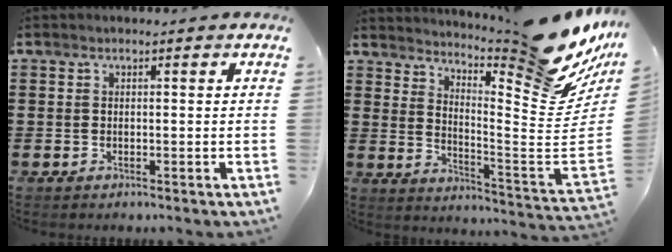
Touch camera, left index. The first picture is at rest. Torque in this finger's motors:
{"motor_torque": [1.43, -0.71, 0.76, 0.19]}